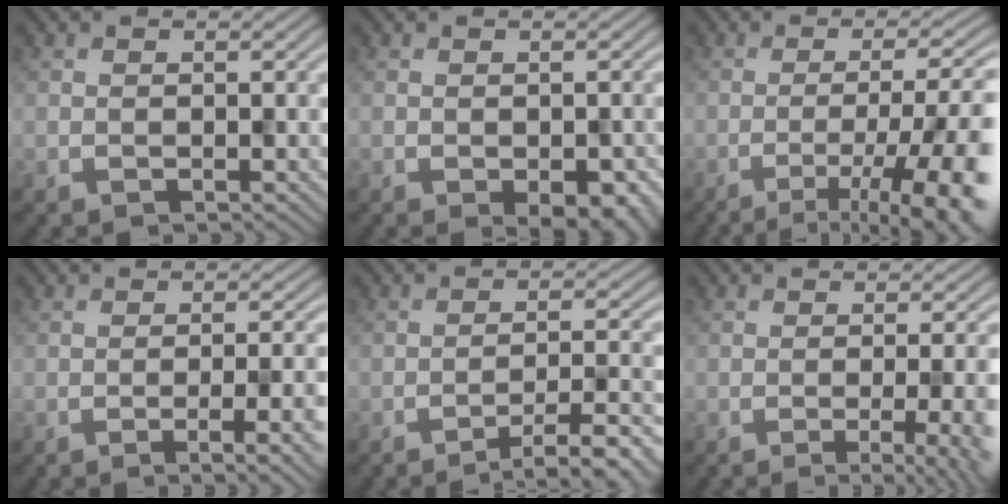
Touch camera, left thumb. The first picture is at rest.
{"total": 4.9, "force": [-2.5, 2.5, 3.4], "torque": [-0.023, 0.001, -0.009]}
{"total": 12.4, "force": [-5.6, 3.2, 10.6], "torque": [-0.126, 0.004, -0.074]}
{"total": 7.1, "force": [-3.0, 1.7, 6.2], "torque": [-0.075, 0.000, -0.034]}
{"total": 6.3, "force": [-4.6, 1.0, 4.1], "torque": [-0.068, 0.012, -0.064]}
{"total": 11.0, "force": [-3.2, 4.2, 9.7], "torque": [-0.074, 0.007, -0.030]}